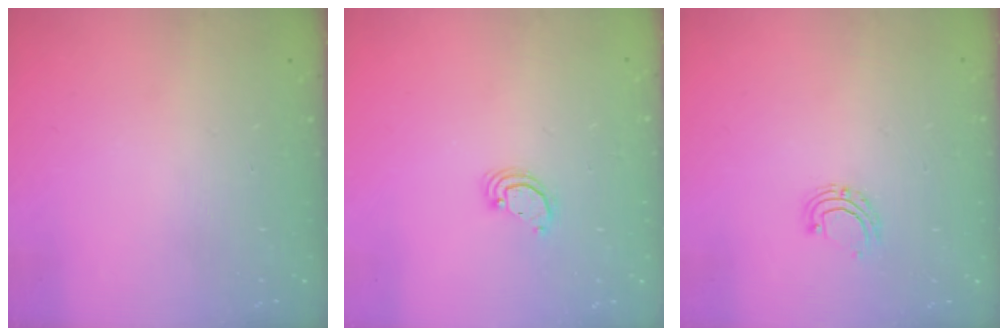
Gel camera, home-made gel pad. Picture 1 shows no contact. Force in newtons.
{"total": 2.8, "press": 2.8, "slide": 0.2}
{"total": 5.2, "press": 5.2, "slide": 0.6}